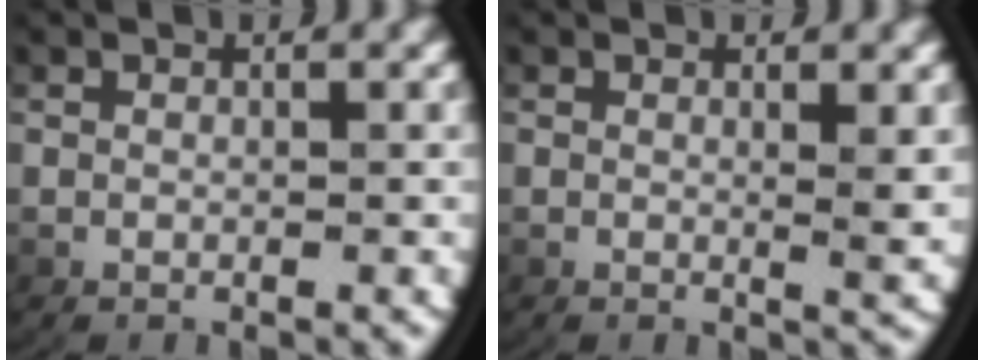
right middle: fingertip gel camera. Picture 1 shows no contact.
{"total": 1.3, "force": [0.4, -0.2, 1.3], "torque": [-0.020, -0.013, 0.010]}